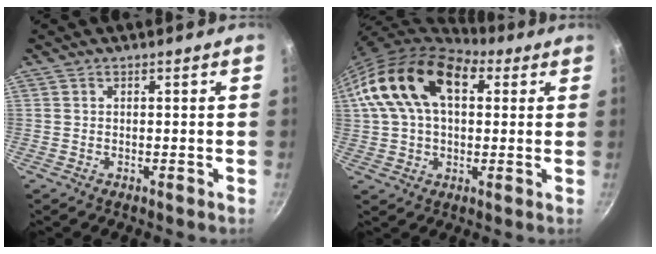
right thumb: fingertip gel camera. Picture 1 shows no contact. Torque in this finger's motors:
{"motor_torque": [1.34, 2.63, 1.27, -0.01, 0.21]}